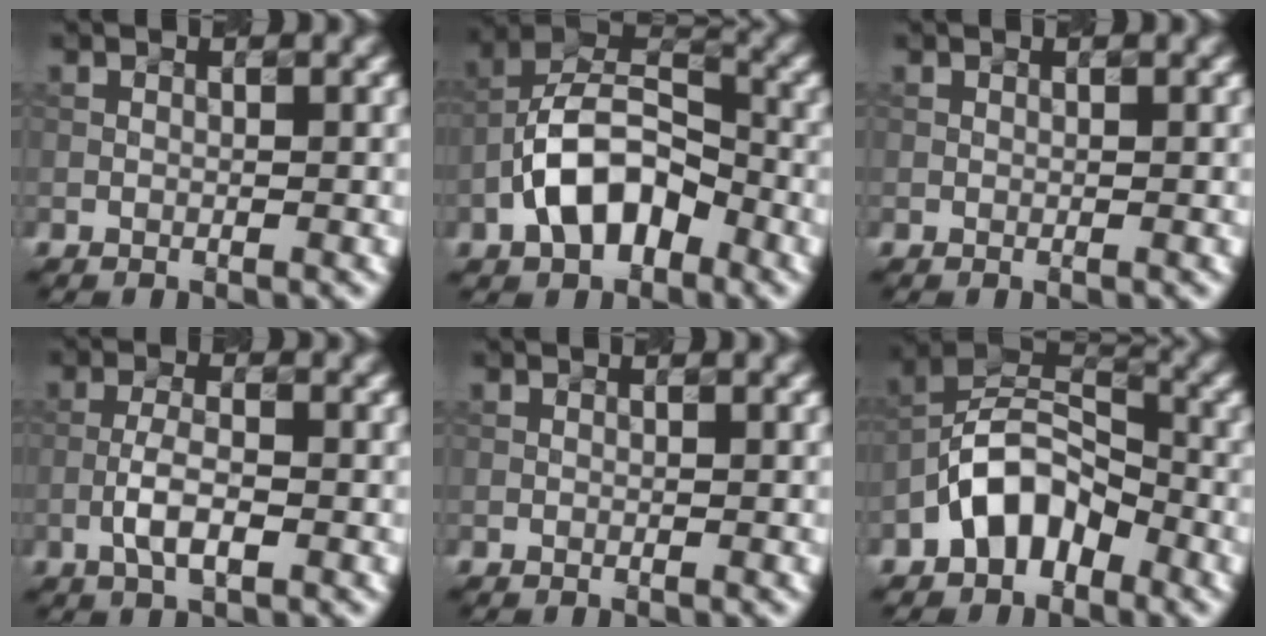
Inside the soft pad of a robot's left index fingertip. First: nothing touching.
{"total": 7.8, "force": [-3.4, 4.3, 5.5], "torque": [-0.096, 0.015, -0.070]}
{"total": 0.0}
{"total": 3.2, "force": [-1.2, 1.0, 2.8], "torque": [-0.058, 0.003, -0.029]}
{"total": 0.0}
{"total": 6.4, "force": [-3.4, 3.7, 3.9], "torque": [-0.059, 0.013, -0.075]}